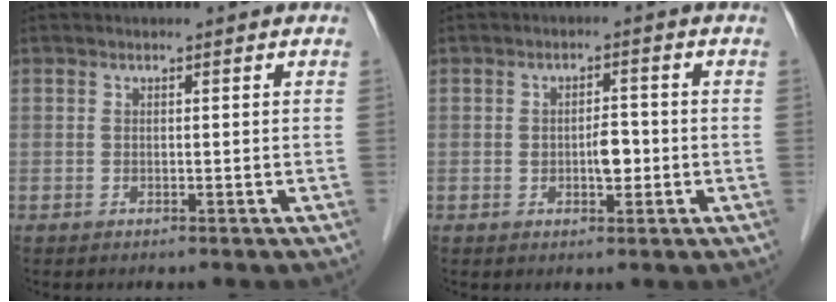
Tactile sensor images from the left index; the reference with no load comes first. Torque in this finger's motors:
{"motor_torque": [0.26, -0.15, 0.08, 0.06]}